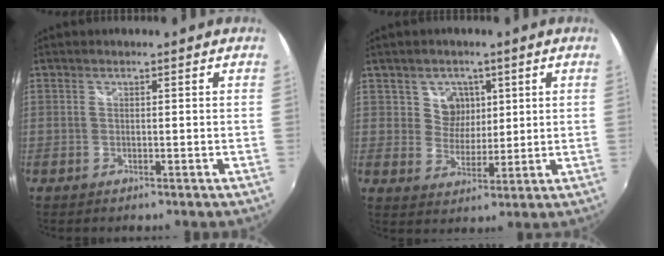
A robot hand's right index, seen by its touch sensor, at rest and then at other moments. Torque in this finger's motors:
{"motor_torque": [0.23, 0.17, 0.16, 0.02]}